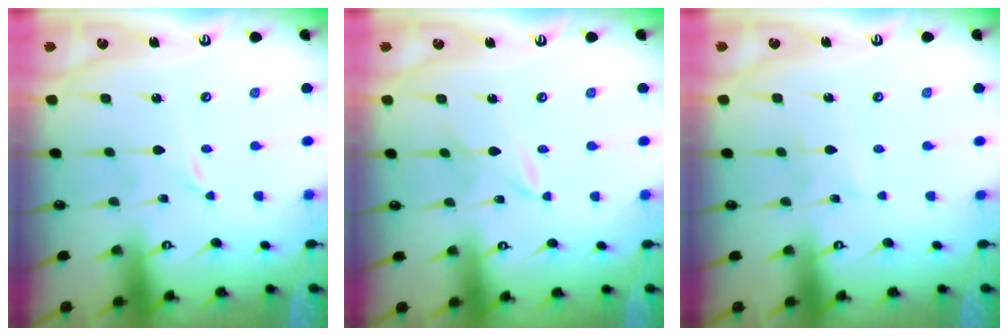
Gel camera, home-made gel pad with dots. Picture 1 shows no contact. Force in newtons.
{"total": 2.7, "press": 2.7, "slide": 0.4}
{"total": 3.9, "press": 3.9, "slide": 0.4}